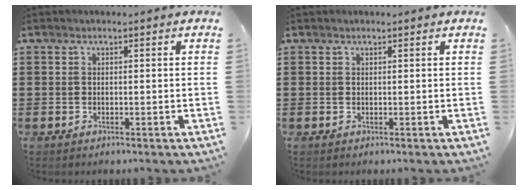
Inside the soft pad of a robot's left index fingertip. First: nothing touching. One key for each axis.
{"total": 0.0}